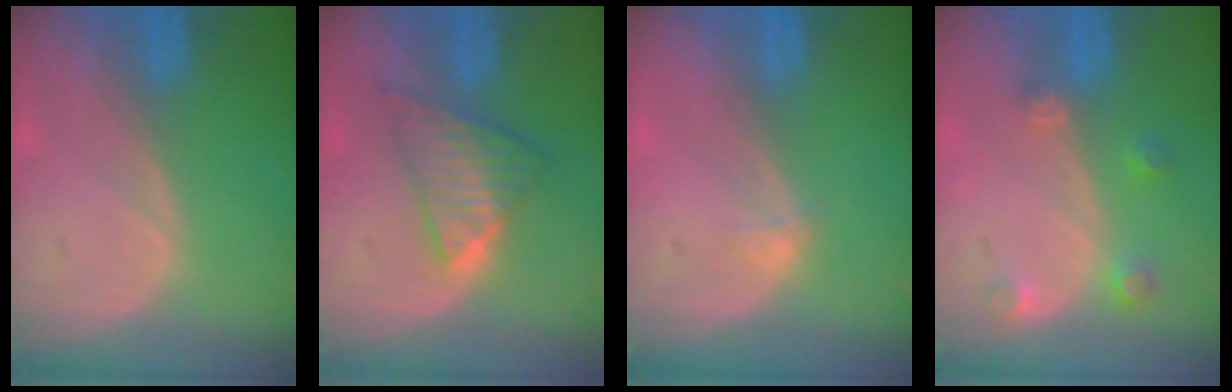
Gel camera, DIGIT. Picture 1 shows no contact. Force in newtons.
{"total": 6.0, "press": 6.0, "slide": 0.8}
{"total": 1.1, "press": 0.8, "slide": 0.7}
{"total": 2.7, "press": 2.7, "slide": 0.3}